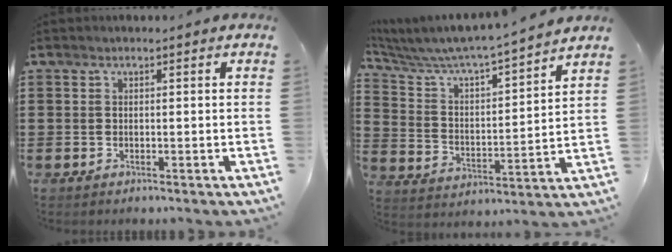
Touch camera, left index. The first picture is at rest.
{"total": 4.7, "force": [4.5, -0.1, 1.4], "torque": [-0.053, -0.043, 0.065]}